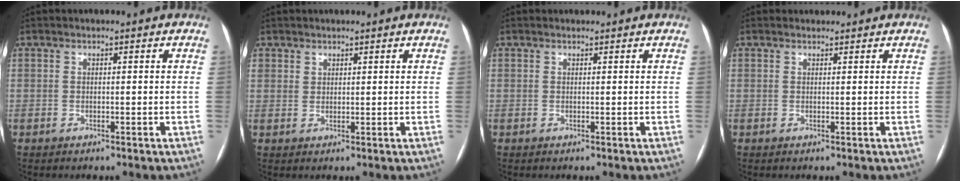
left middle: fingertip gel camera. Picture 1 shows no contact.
{"total": 1.5, "force": [1.1, 1.0, 0.0], "torque": [0.010, 0.000, 0.015]}
{"total": 0.6, "force": [0.6, 0.2, 0.1], "torque": [-0.010, 0.011, 0.010]}
{"total": 1.0, "force": [0.9, 0.4, 0.0], "torque": [-0.007, 0.014, 0.016]}